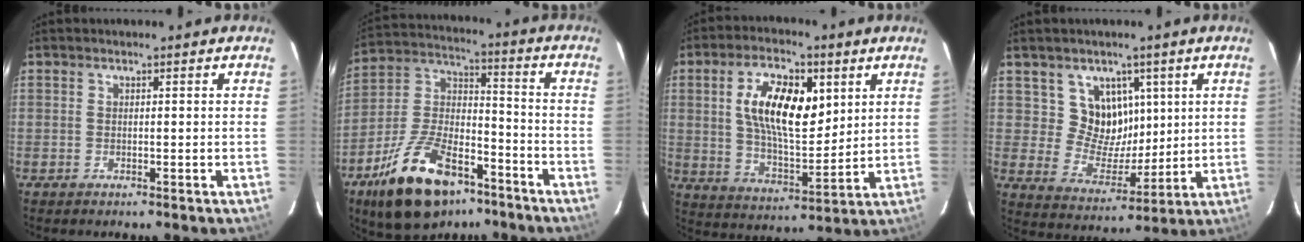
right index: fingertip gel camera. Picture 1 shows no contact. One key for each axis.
{"total": 20.3, "fx": -12.4, "fy": 9.8, "fz": 12.7, "tx": -0.252, "ty": 0.007, "tz": -0.207}
{"total": 14.2, "fx": 4.5, "fy": 6.5, "fz": 11.8, "tx": -0.213, "ty": 0.009, "tz": 0.084}
{"total": 9.1, "fx": 4.0, "fy": 7.7, "fz": 2.7, "tx": -0.047, "ty": -0.008, "tz": 0.082}